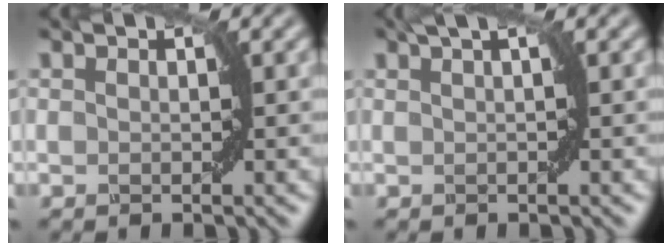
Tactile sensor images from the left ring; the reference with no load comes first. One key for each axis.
{"total": 2.0, "fx": 1.0, "fy": 0.2, "fz": 1.7, "tx": -0.025, "ty": -0.001, "tz": 0.013}